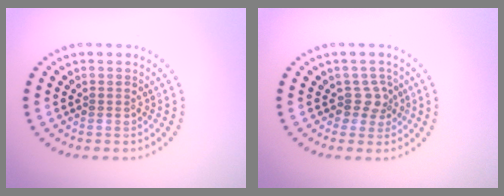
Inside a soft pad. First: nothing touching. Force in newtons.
{"total": 1.9, "press": 1.4, "slide": 1.3}